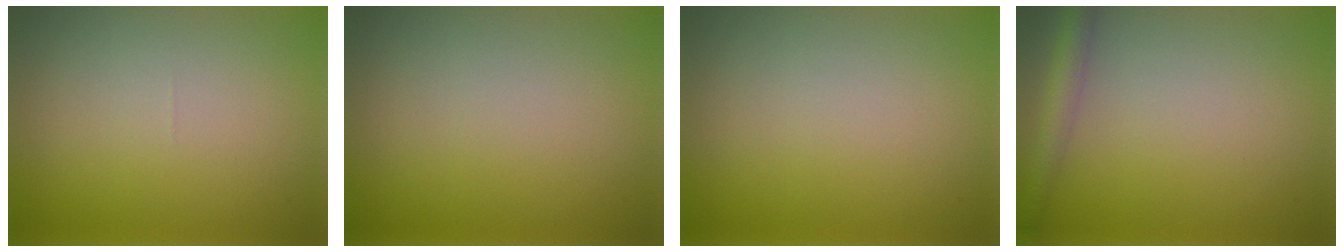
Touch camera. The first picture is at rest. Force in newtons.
{"total": 0.0}
{"total": 0.0}
{"total": 2.7, "press": 2.7, "slide": 0.2}